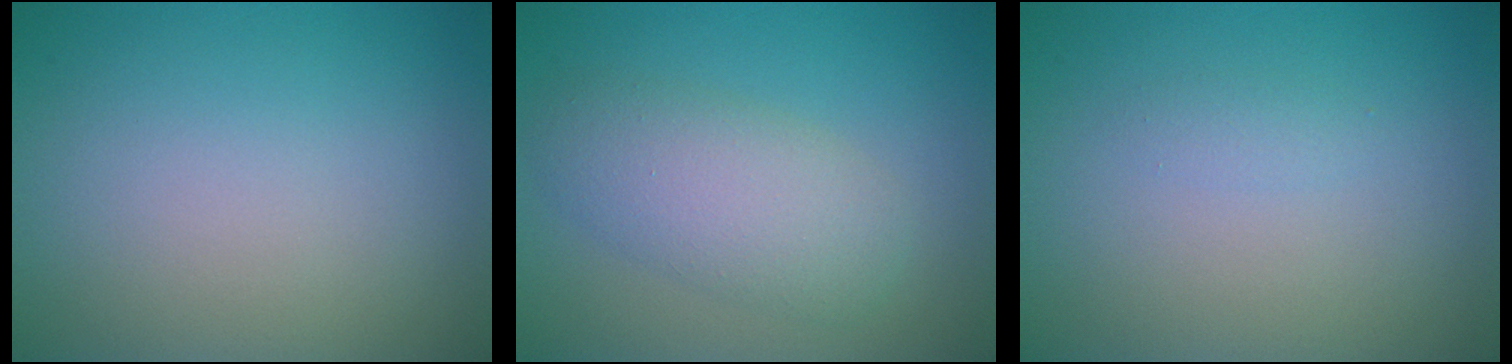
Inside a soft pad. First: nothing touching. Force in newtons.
{"total": 4.6, "press": 4.6, "slide": 0.1}
{"total": 0.6, "press": 0.6, "slide": 0.0}